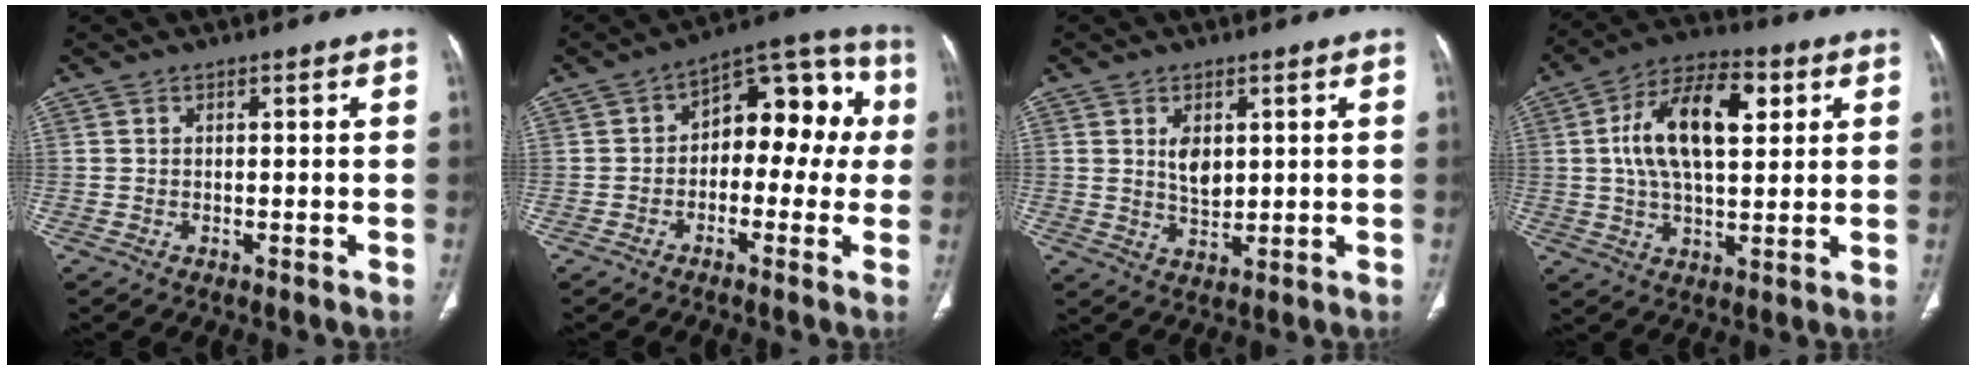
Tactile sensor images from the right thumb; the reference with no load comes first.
{"total": 13.8, "force": [0.4, 8.5, 10.9], "torque": [-0.086, 0.054, -0.010]}
{"total": 4.9, "force": [1.4, 2.9, 3.7], "torque": [-0.053, -0.014, 0.033]}
{"total": 16.1, "force": [3.9, 8.2, 13.4], "torque": [-0.223, 0.011, 0.063]}